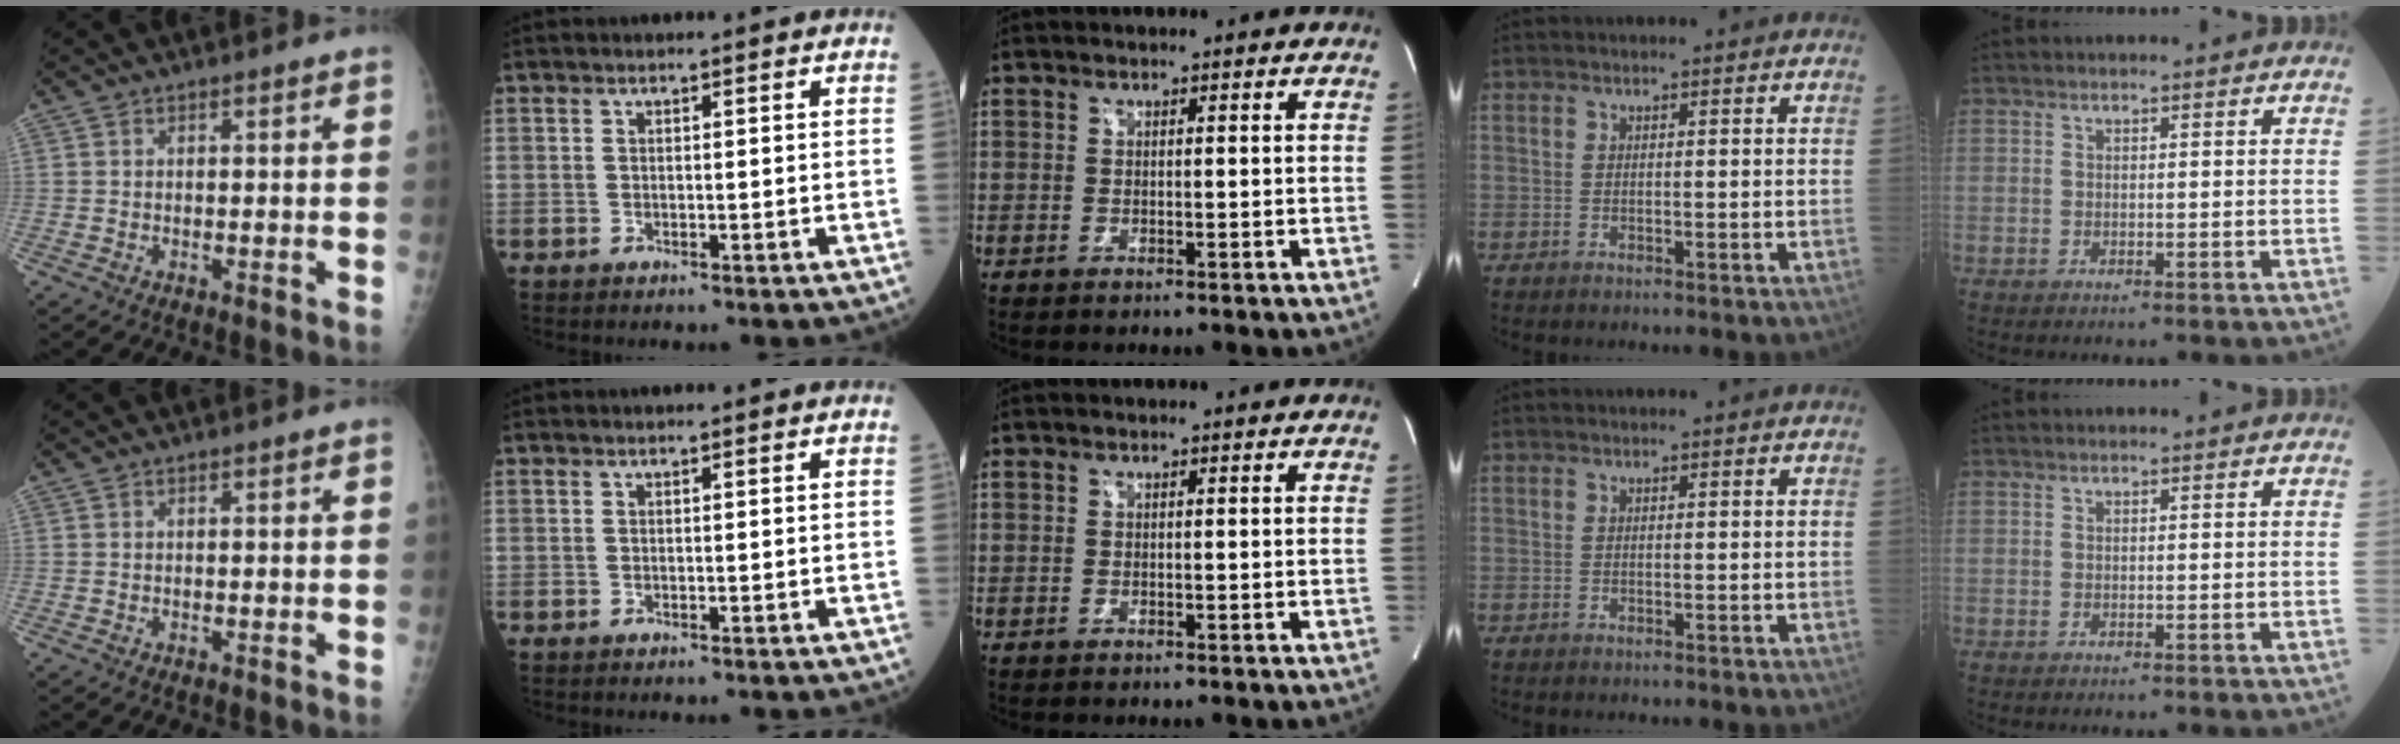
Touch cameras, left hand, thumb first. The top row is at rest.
{}